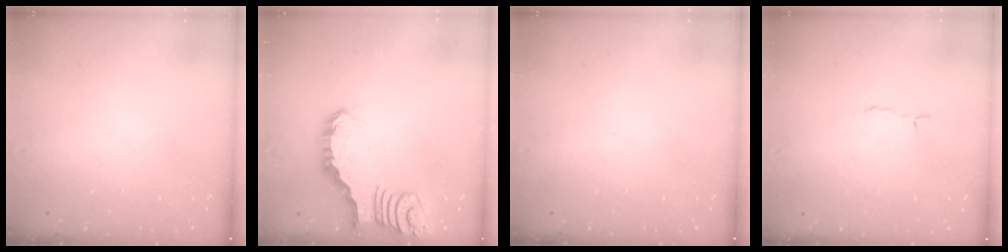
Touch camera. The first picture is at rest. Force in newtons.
{"total": 2.4, "press": 2.4, "slide": 0.2}
{"total": 0.0}
{"total": 2.1, "press": 2.1, "slide": 0.0}